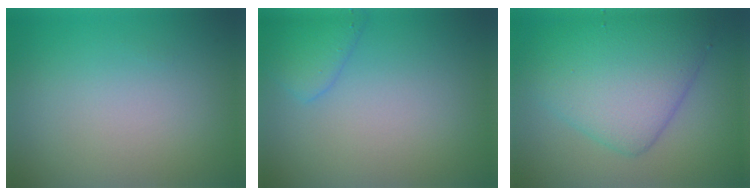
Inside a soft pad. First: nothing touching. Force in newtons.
{"total": 2.7, "press": 2.7, "slide": 0.2}
{"total": 7.5, "press": 7.5, "slide": 0.3}